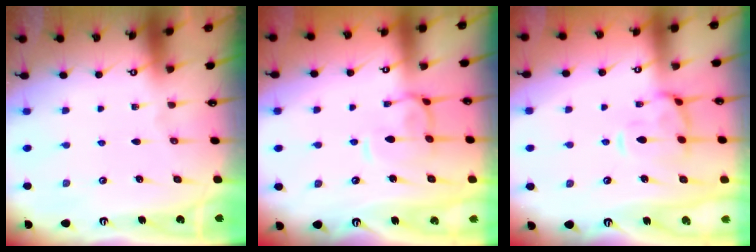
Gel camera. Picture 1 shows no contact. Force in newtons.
{"total": 3.1, "press": 3.0, "slide": 0.9}
{"total": 4.7, "press": 4.4, "slide": 1.4}